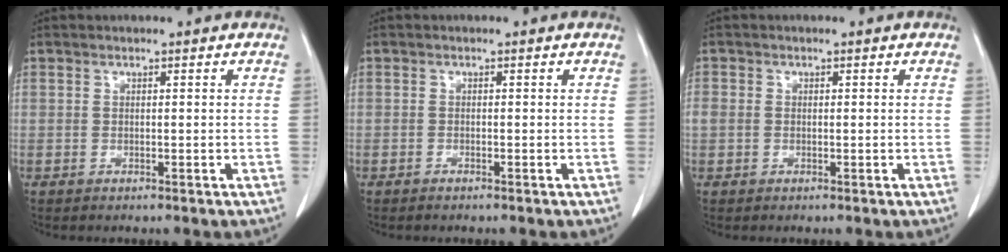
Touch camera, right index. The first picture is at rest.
{"total": 0.5, "force": [-0.5, 0.0, 0.2], "torque": [-0.008, -0.002, -0.009]}
{"total": 1.6, "force": [0.0, 1.4, 0.9], "torque": [-0.029, 0.015, 0.003]}